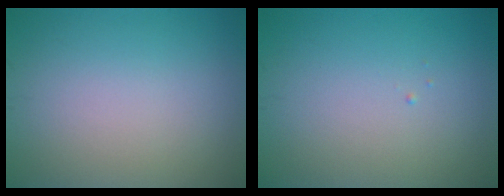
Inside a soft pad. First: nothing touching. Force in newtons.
{"total": 0.0}